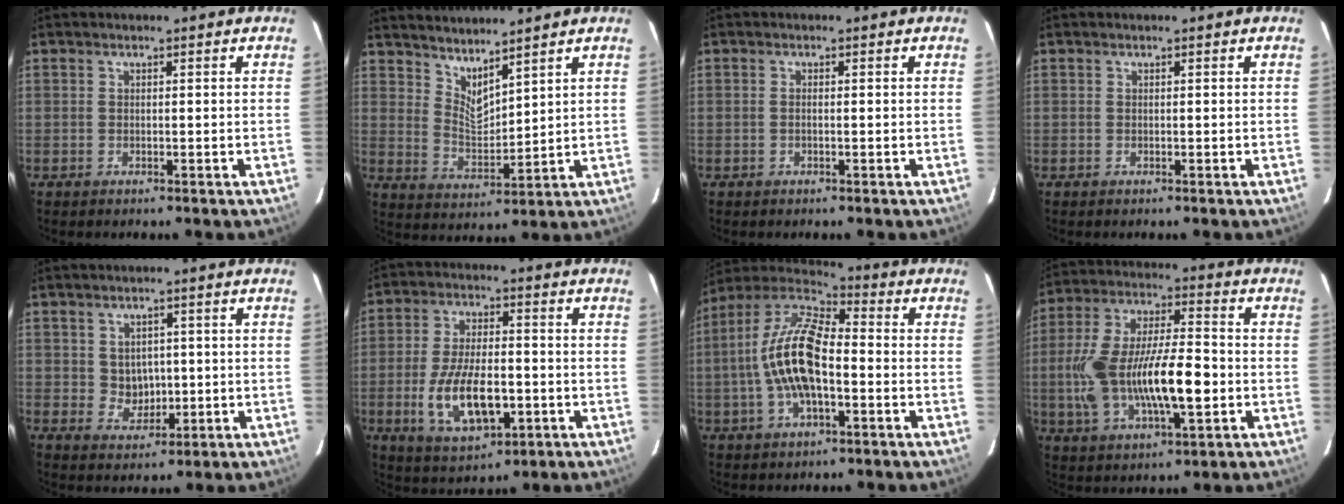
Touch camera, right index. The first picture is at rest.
{"total": 7.0, "force": [6.1, 1.6, 3.1], "torque": [-0.052, -0.007, 0.116]}
{"total": 0.7, "force": [-0.1, 0.1, 0.7], "torque": [-0.015, 0.001, -0.004]}
{"total": 0.0}
{"total": 4.6, "force": [0.3, 4.2, 1.9], "torque": [-0.035, 0.006, 0.015]}
{"total": 13.5, "force": [-3.6, 6.0, 11.5], "torque": [-0.229, -0.009, -0.053]}
{"total": 15.2, "force": [-2.5, 6.3, 13.6], "torque": [-0.270, 0.008, -0.051]}
{"total": 19.6, "force": [-3.3, 7.3, 17.9], "torque": [-0.356, -0.005, -0.053]}